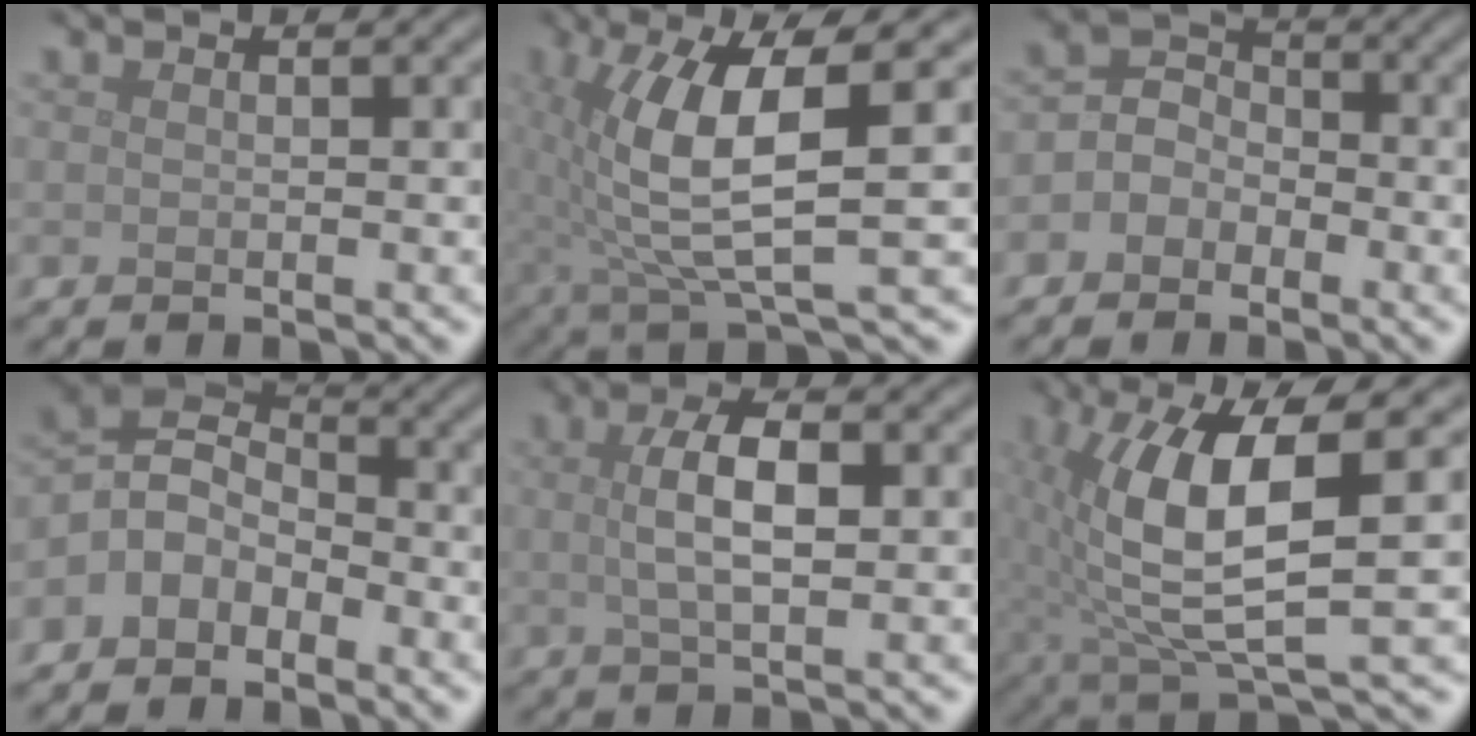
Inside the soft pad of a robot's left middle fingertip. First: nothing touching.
{"total": 8.2, "force": [1.0, 2.1, 7.8], "torque": [-0.156, -0.003, 0.019]}
{"total": 3.3, "force": [-1.2, 2.8, 1.3], "torque": [-0.004, 0.012, -0.036]}
{"total": 4.0, "force": [-2.1, 2.9, 1.8], "torque": [-0.033, 0.004, -0.056]}
{"total": 4.4, "force": [0.6, 1.6, 4.1], "torque": [-0.082, 0.004, 0.008]}
{"total": 9.4, "force": [1.0, 2.9, 8.9], "torque": [-0.171, -0.002, 0.019]}